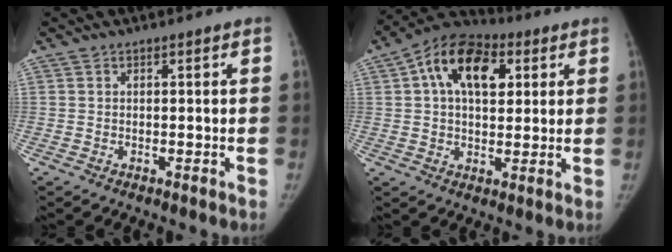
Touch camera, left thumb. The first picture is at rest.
{"total": 14.7, "force": [4.8, 8.9, 10.7], "torque": [-0.152, 0.012, 0.069]}